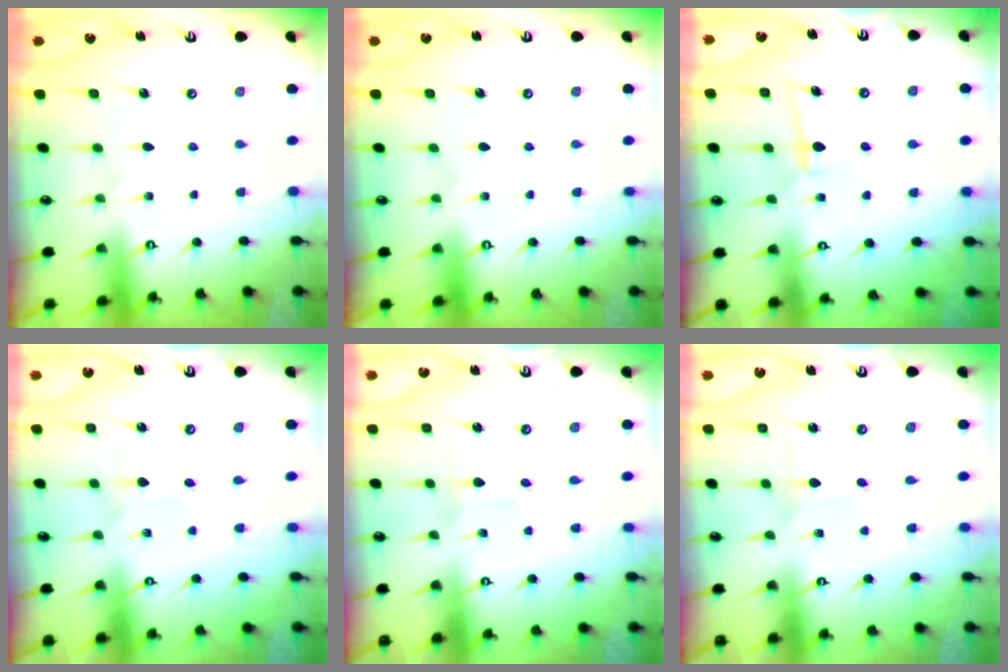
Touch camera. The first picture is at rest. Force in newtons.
{"total": 0.0}
{"total": 6.2, "press": 6.1, "slide": 1.2}
{"total": 2.3, "press": 2.3, "slide": 0.2}
{"total": 2.3, "press": 2.3, "slide": 0.3}
{"total": 1.9, "press": 1.9, "slide": 0.1}